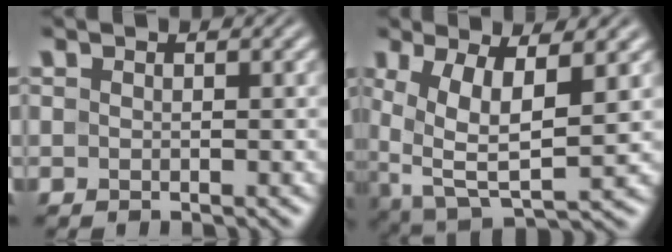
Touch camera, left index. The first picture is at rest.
{"total": 7.2, "force": [1.3, 2.8, 6.5], "torque": [-0.131, -0.005, 0.024]}